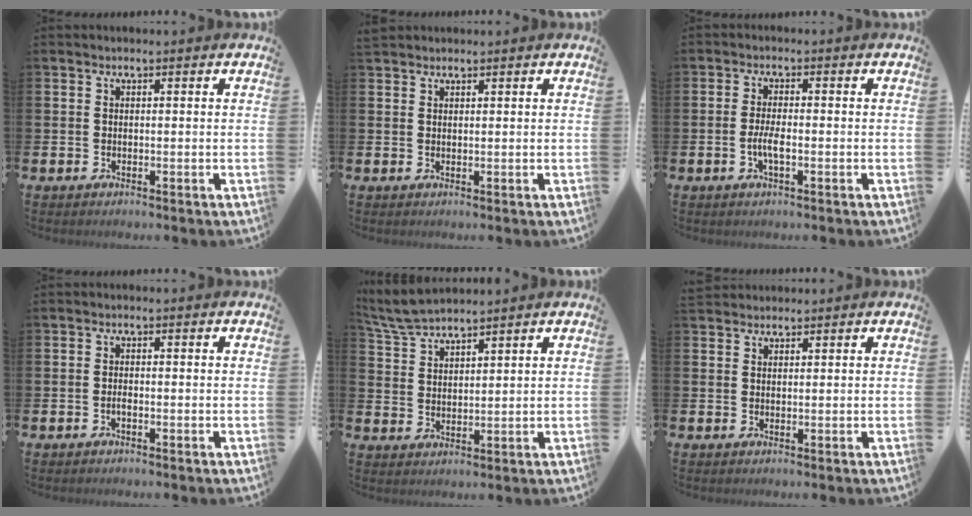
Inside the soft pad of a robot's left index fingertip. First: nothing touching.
{"total": 1.3, "force": [1.2, 0.4, -0.1], "torque": [0.007, 0.000, 0.022]}
{"total": 2.7, "force": [-0.8, 0.7, 2.5], "torque": [-0.038, -0.001, -0.016]}
{"total": 0.7, "force": [-0.4, 0.2, 0.6], "torque": [-0.014, -0.003, -0.006]}
{"total": 5.2, "force": [5.1, 0.5, 1.2], "torque": [-0.046, -0.016, 0.094]}
{"total": 1.7, "force": [1.6, 0.6, -0.1], "torque": [0.007, -0.002, 0.030]}